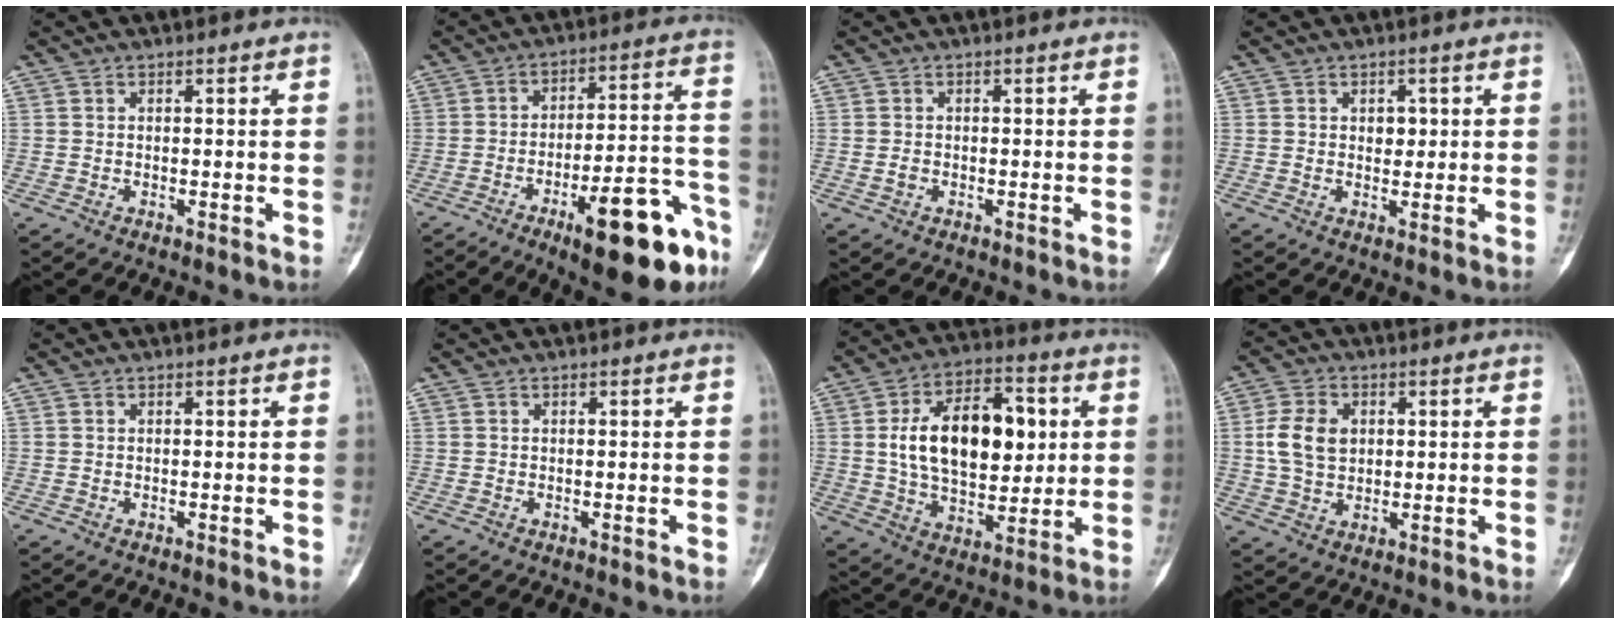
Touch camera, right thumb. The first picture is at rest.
{"total": 19.4, "force": [-10.4, 6.0, 15.2], "torque": [-0.163, 0.076, -0.141]}
{"total": 1.2, "force": [-0.4, 0.9, 0.6], "torque": [-0.008, 0.004, -0.006]}
{"total": 2.4, "force": [0.6, 1.8, 1.5], "torque": [-0.002, -0.001, 0.007]}
{"total": 0.0}
{"total": 0.0}
{"total": 19.9, "force": [3.2, 11.7, 15.8], "torque": [-0.220, 0.003, 0.055]}
{"total": 7.8, "force": [1.2, 5.8, 5.1], "torque": [-0.089, 0.000, 0.024]}